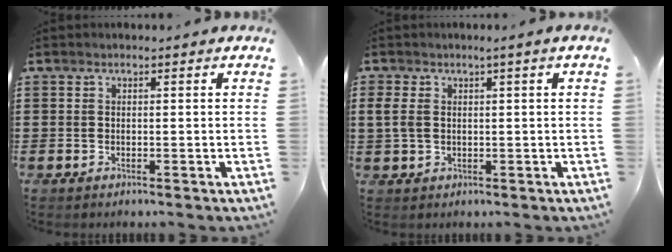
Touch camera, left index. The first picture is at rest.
{"total": 2.6, "force": [0.1, 1.0, 2.4], "torque": [-0.062, -0.002, -0.004]}